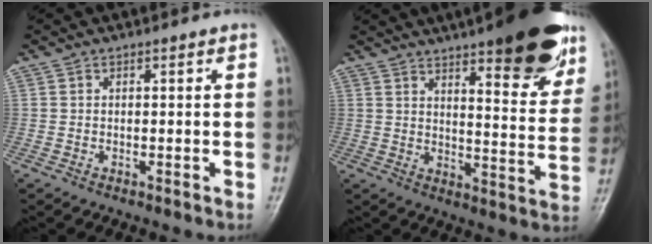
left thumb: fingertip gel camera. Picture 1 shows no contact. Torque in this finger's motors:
{"motor_torque": [0.55, 0.54, 1.47, -1.30, 0.11]}